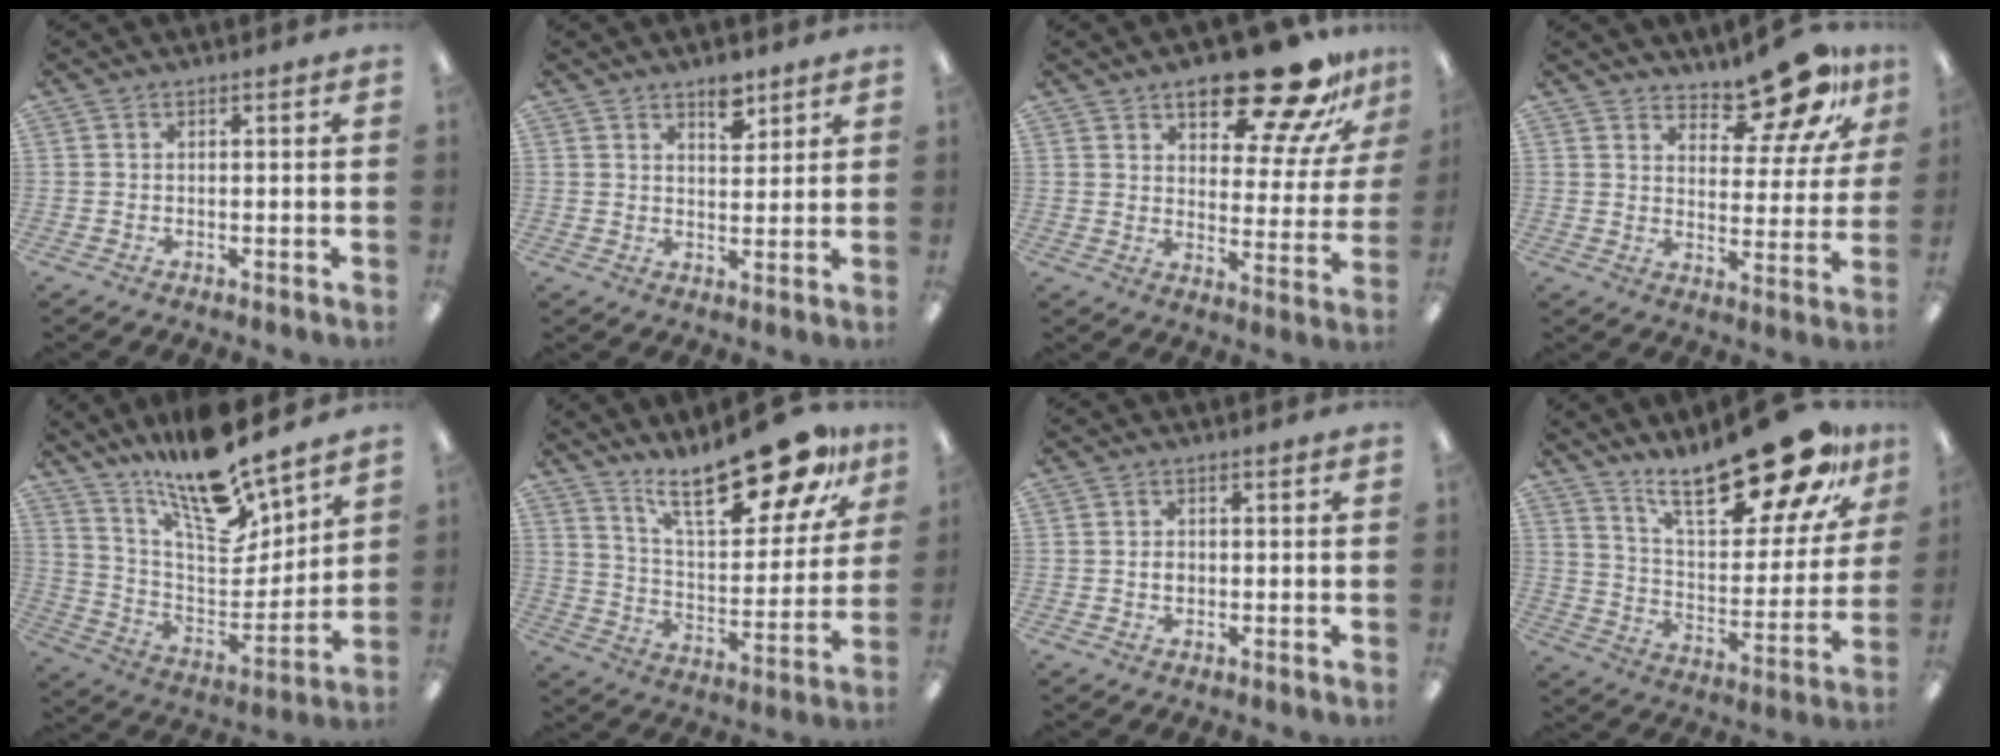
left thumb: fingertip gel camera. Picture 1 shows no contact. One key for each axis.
{"total": 5.5, "fx": 4.0, "fy": 2.6, "fz": 2.5, "tx": -0.018, "ty": -0.024, "tz": 0.066}
{"total": 19.1, "fx": 14.8, "fy": 6.6, "fz": 10.1, "tx": -0.141, "ty": -0.105, "tz": 0.246}
{"total": 14.5, "fx": 11.9, "fy": 5.2, "fz": 6.4, "tx": -0.081, "ty": -0.092, "tz": 0.208}
{"total": 18.4, "fx": 15.8, "fy": 3.7, "fz": 8.8, "tx": -0.176, "ty": -0.116, "tz": 0.275}
{"total": 23.7, "fx": 17.4, "fy": 7.6, "fz": 14.2, "tx": -0.213, "ty": -0.113, "tz": 0.289}
{"total": 1.8, "fx": 0.0, "fy": 1.4, "fz": 1.2, "tx": -0.023, "ty": 0.003, "tz": -0.002}
{"total": 27.0, "fx": 20.3, "fy": 8.2, "fz": 15.8, "tx": -0.236, "ty": -0.130, "tz": 0.332}